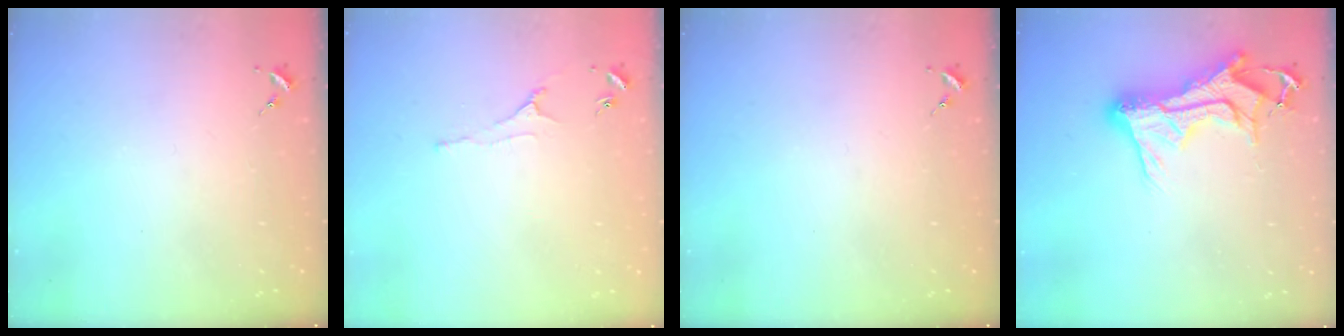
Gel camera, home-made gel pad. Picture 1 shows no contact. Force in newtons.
{"total": 3.0, "press": 2.9, "slide": 0.6}
{"total": 0.0}
{"total": 17.8, "press": 17.8, "slide": 1.6}